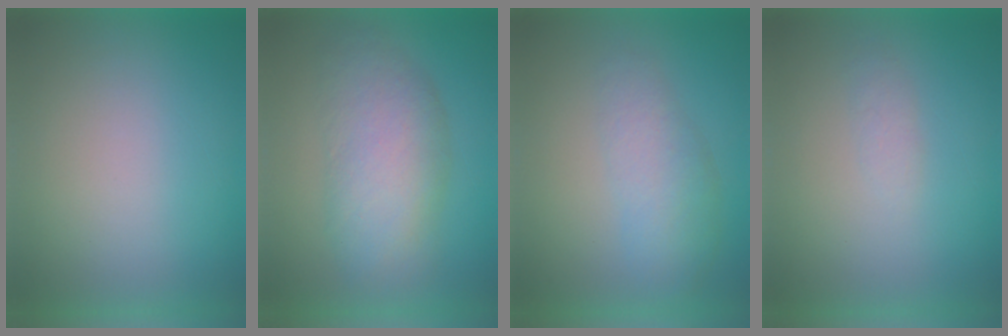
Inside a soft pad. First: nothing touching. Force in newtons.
{"total": 7.1}
{"total": 3.0}
{"total": 1.4}